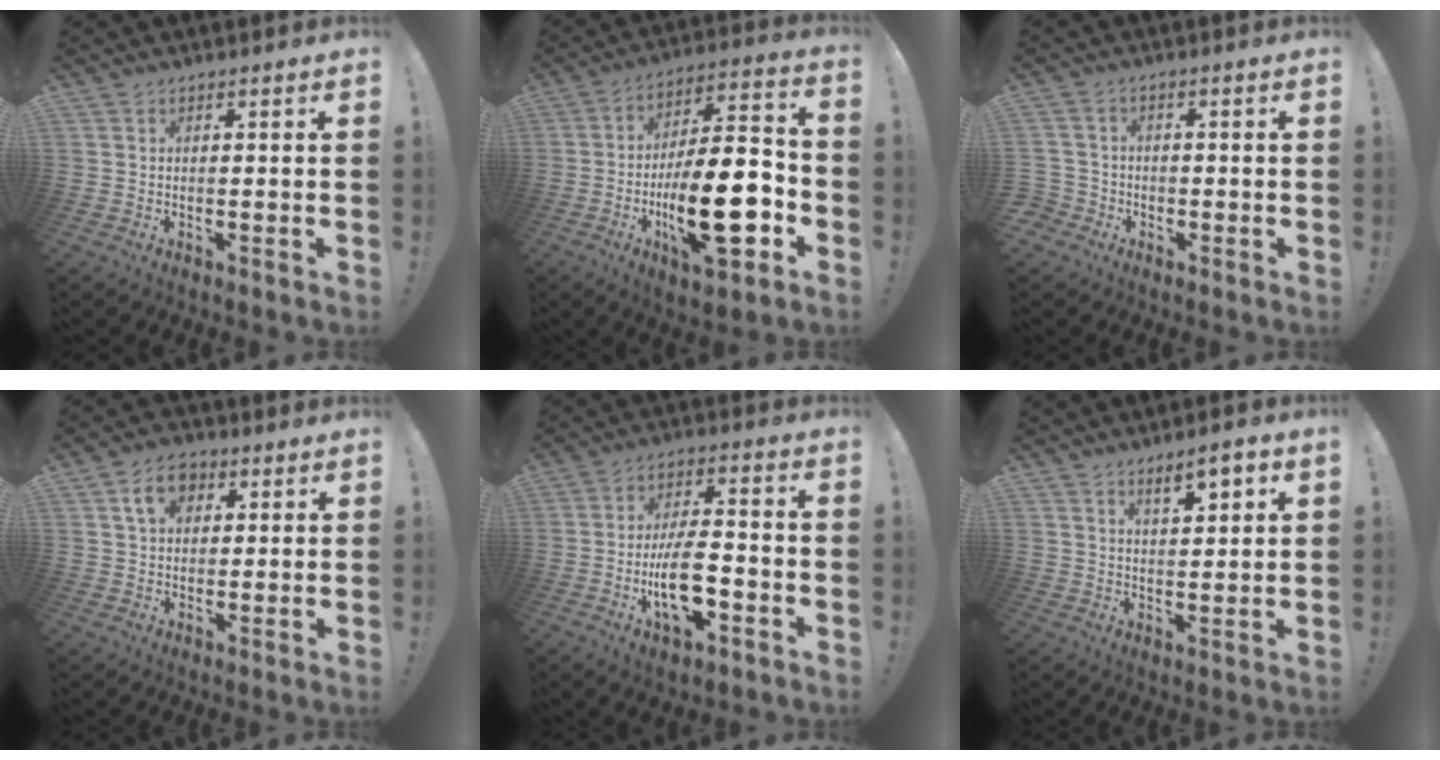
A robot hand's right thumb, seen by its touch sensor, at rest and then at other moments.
{"total": 22.4, "force": [-7.5, 7.6, 19.6], "torque": [-0.335, 0.037, -0.115]}
{"total": 3.6, "force": [-1.5, 3.1, 0.9], "torque": [-0.030, 0.011, -0.026]}
{"total": 8.0, "force": [3.3, 5.7, 4.6], "torque": [-0.065, 0.005, 0.059]}
{"total": 13.3, "force": [-3.9, 5.8, 11.2], "torque": [-0.196, 0.011, -0.069]}
{"total": 6.2, "force": [3.9, 1.7, 4.6], "torque": [-0.065, -0.020, 0.062]}